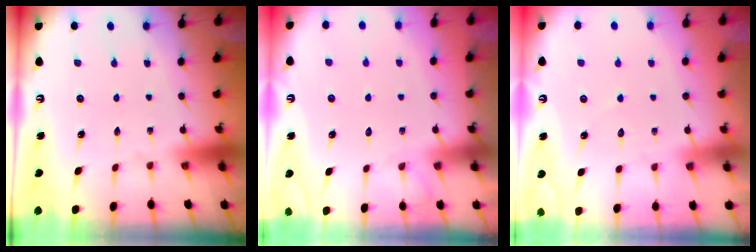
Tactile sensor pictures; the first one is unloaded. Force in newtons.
{"total": 6.2, "press": 6.1, "slide": 0.8}
{"total": 5.0, "press": 5.0, "slide": 0.5}